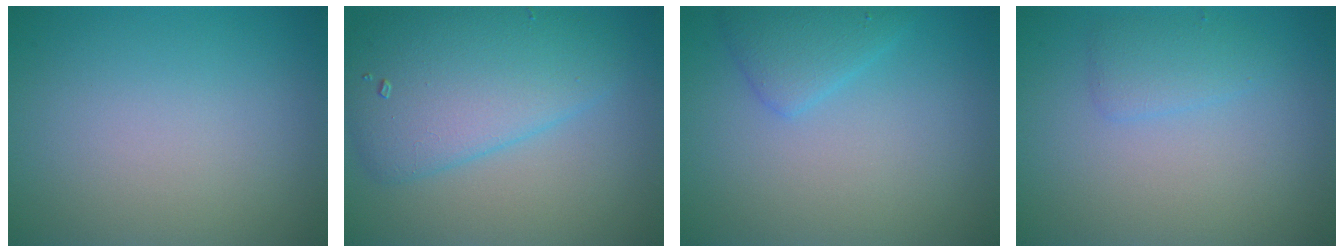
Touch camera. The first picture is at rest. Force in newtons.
{"total": 6.5, "press": 6.5, "slide": 0.2}
{"total": 2.4, "press": 2.4, "slide": 0.1}
{"total": 1.7, "press": 1.7, "slide": 0.1}